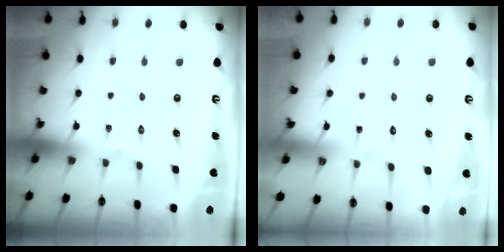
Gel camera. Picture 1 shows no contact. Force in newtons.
{"total": 5.9, "press": 5.8, "slide": 0.5}